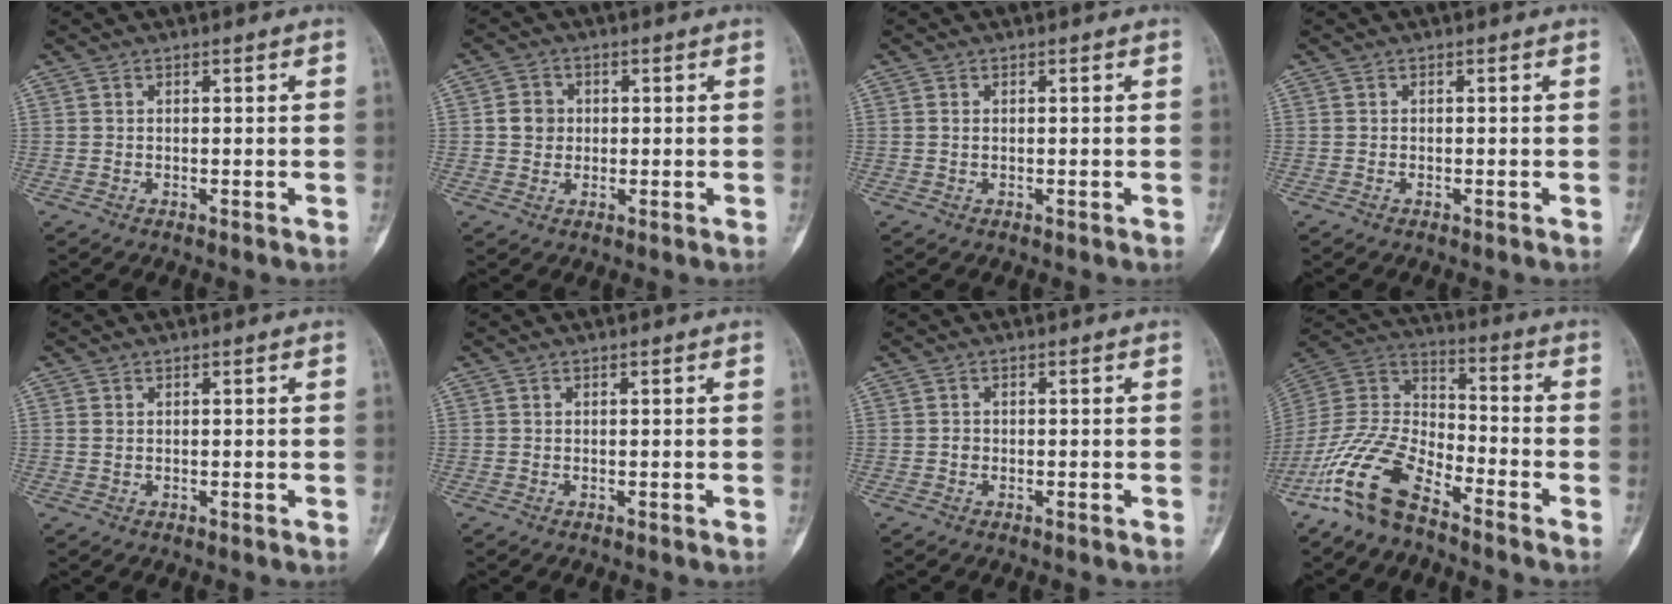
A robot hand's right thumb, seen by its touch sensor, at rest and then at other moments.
{"total": 4.2, "force": [0.4, 3.8, 1.7], "torque": [-0.009, 0.004, 0.003]}
{"total": 0.7, "force": [0.1, 0.5, 0.5], "torque": [-0.011, 0.002, 0.005]}
{"total": 0.0}
{"total": 0.7, "force": [0.1, 0.6, 0.5], "torque": [-0.009, 0.000, 0.003]}
{"total": 0.0}
{"total": 0.8, "force": [-0.3, 0.7, 0.4], "torque": [0.000, 0.004, -0.008]}
{"total": 15.8, "force": [-10.7, 6.6, 9.6], "torque": [-0.189, 0.067, -0.214]}